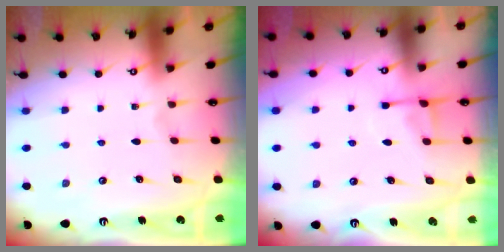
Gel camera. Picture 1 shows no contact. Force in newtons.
{"total": 5.3, "press": 5.2, "slide": 0.9}